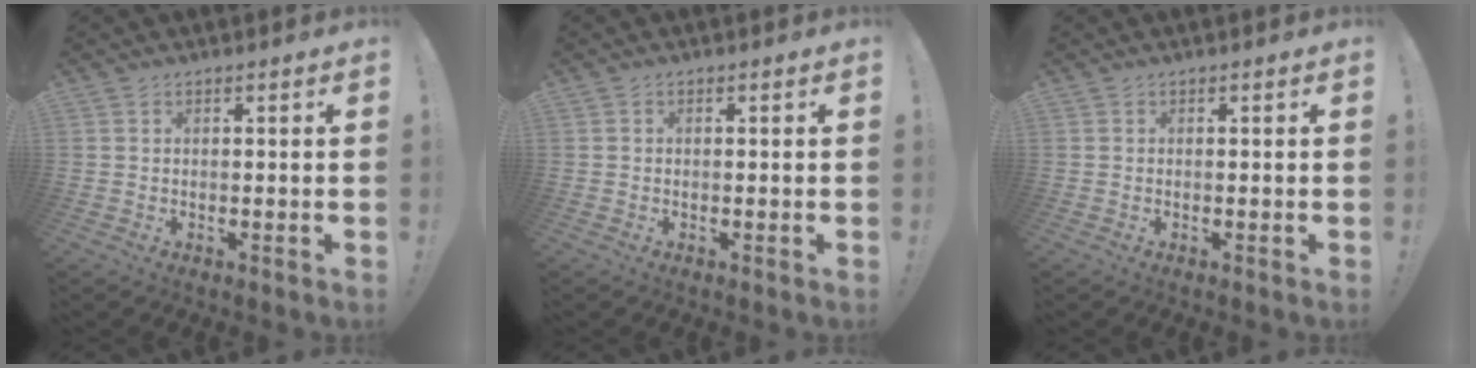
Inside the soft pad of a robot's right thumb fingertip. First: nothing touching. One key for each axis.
{"total": 0.0}
{"total": 0.0}